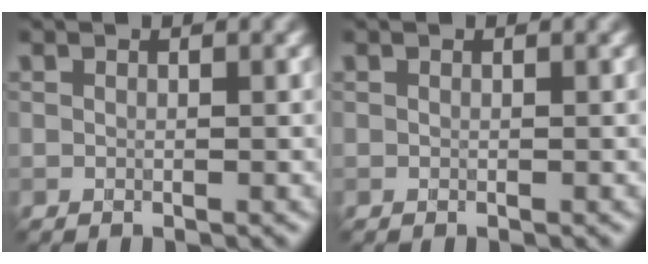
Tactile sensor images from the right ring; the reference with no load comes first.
{"total": 0.0}